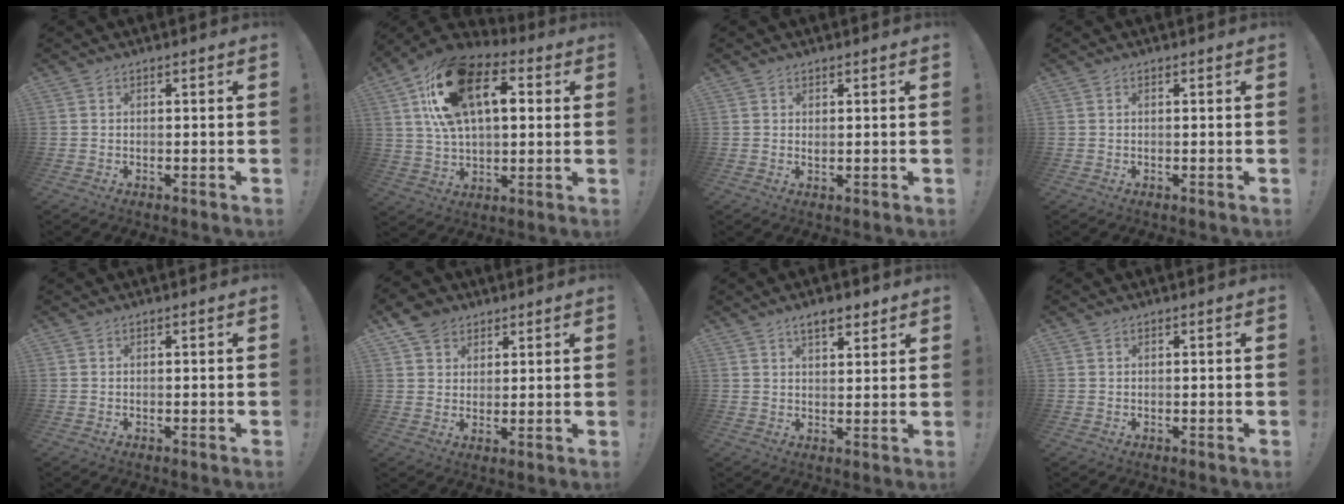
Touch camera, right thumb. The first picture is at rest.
{"total": 21.8, "force": [8.1, 12.6, 15.9], "torque": [-0.267, -0.015, 0.147]}
{"total": 1.1, "force": [0.9, 0.4, 0.5], "torque": [-0.002, -0.004, 0.015]}
{"total": 0.0}
{"total": 0.0}
{"total": 7.4, "force": [5.0, 5.3, 1.5], "torque": [-0.021, -0.030, 0.099]}
{"total": 6.0, "force": [4.2, 2.4, 3.6], "torque": [-0.047, -0.018, 0.073]}
{"total": 0.0}